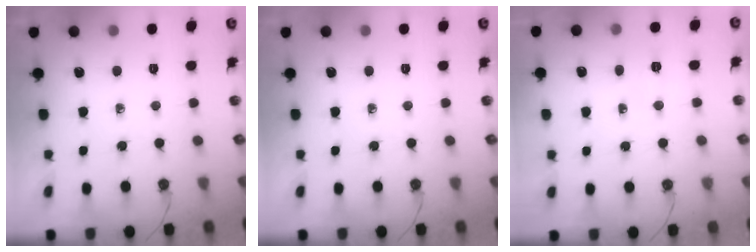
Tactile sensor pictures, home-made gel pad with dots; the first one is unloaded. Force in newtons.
{"total": 0.0}
{"total": 4.9, "press": 3.1, "slide": 3.8}